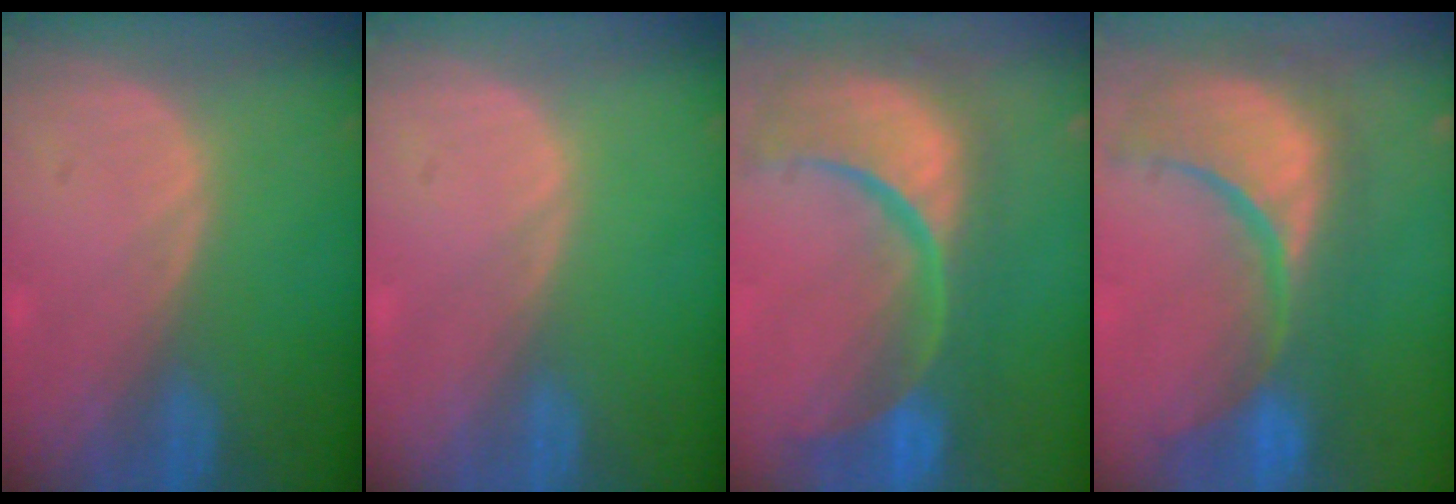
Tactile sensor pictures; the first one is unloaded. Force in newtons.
{"total": 0.0}
{"total": 14.9, "press": 11.8, "slide": 9.1}
{"total": 14.0, "press": 12.0, "slide": 7.3}